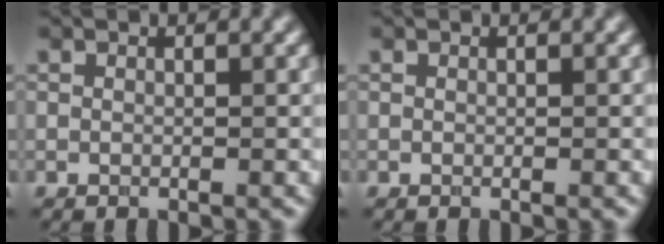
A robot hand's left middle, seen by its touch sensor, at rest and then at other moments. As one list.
[{"total": 0.0}]